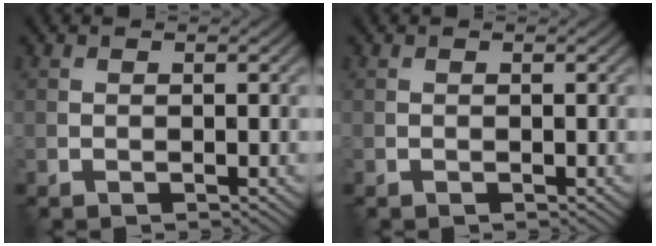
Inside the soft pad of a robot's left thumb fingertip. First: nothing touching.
{"total": 0.0}